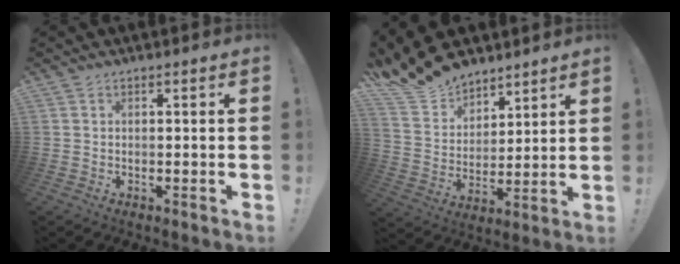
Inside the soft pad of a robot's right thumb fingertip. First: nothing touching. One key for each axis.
{"total": 14.6, "fx": 13.2, "fy": 5.9, "fz": 2.3, "tx": -0.070, "ty": -0.109, "tz": 0.248}